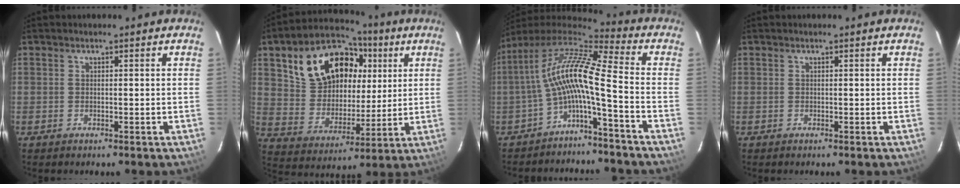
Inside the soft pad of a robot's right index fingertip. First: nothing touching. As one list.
[{"total": 20.1, "force": [8.1, 13.6, 12.5], "torque": [-0.253, 0.053, 0.155]}, {"total": 11.4, "force": [-2.7, 0.8, 11.1], "torque": [-0.209, 0.014, -0.060]}, {"total": 0.0}]